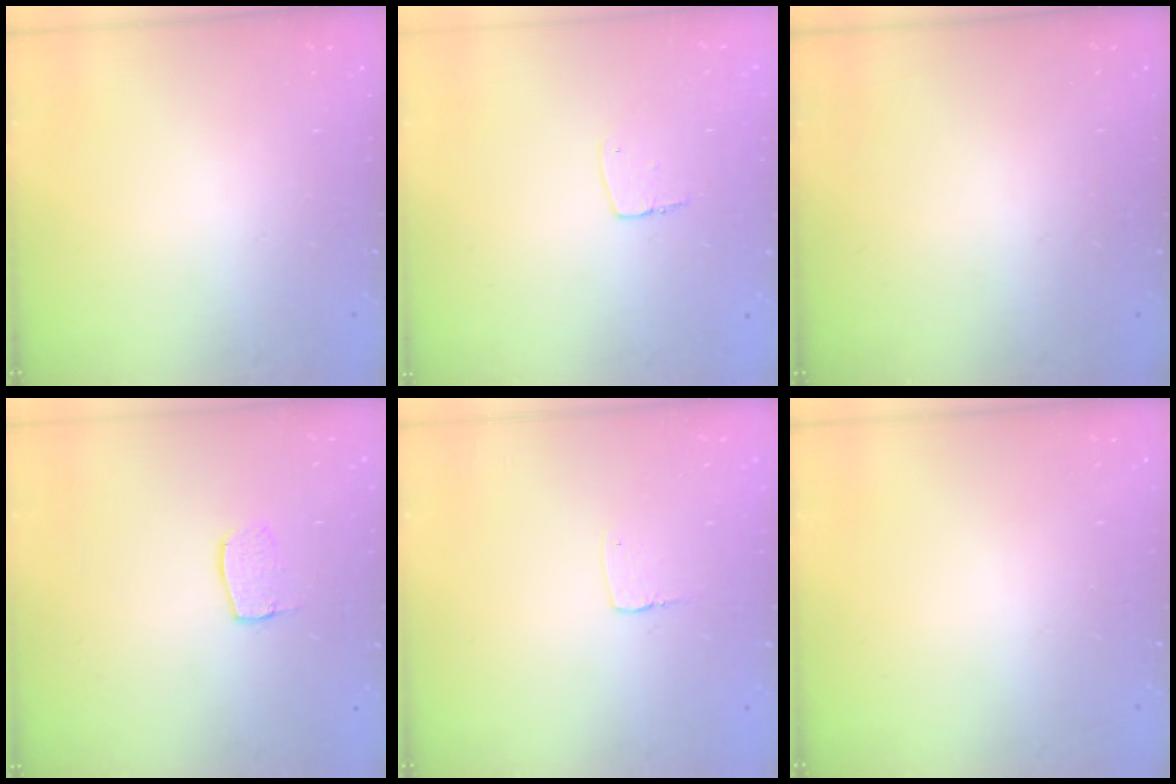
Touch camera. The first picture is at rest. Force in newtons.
{"total": 4.9, "press": 4.8, "slide": 0.3}
{"total": 0.0}
{"total": 6.8, "press": 6.8, "slide": 0.4}
{"total": 2.9, "press": 2.9, "slide": 0.2}
{"total": 0.0}